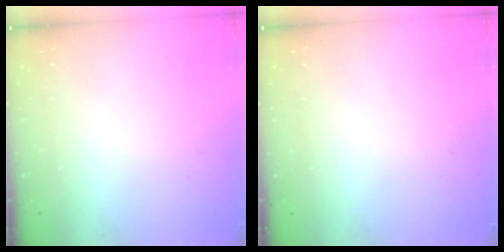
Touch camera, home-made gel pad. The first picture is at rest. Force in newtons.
{"total": 0.0}